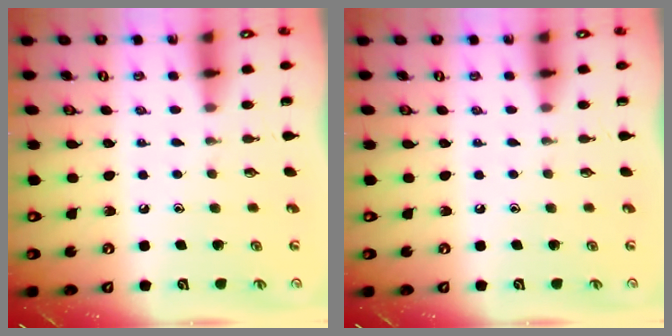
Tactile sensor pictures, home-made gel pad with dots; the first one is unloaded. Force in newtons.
{"total": 0.0}